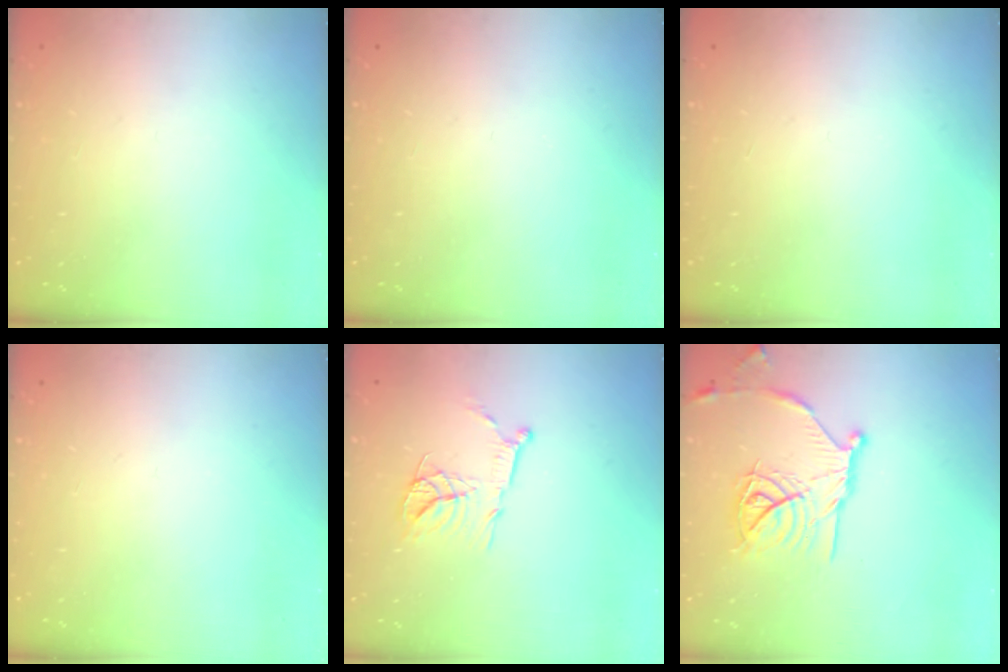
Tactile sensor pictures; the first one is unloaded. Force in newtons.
{"total": 0.0}
{"total": 0.0}
{"total": 0.0}
{"total": 13.9, "press": 13.9, "slide": 1.2}
{"total": 17.6, "press": 17.6, "slide": 1.4}